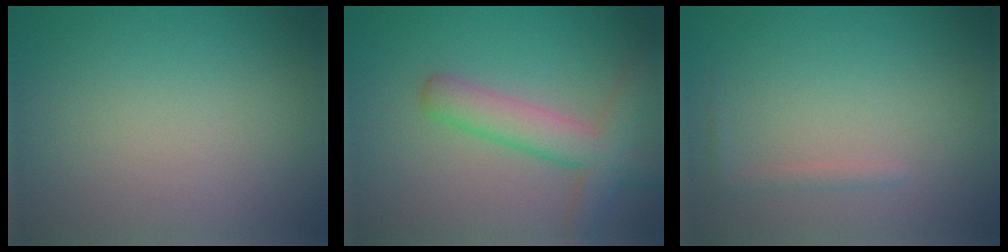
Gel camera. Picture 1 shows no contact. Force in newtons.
{"total": 4.8, "press": 4.8, "slide": 0.4}
{"total": 0.8, "press": 0.8, "slide": 0.0}